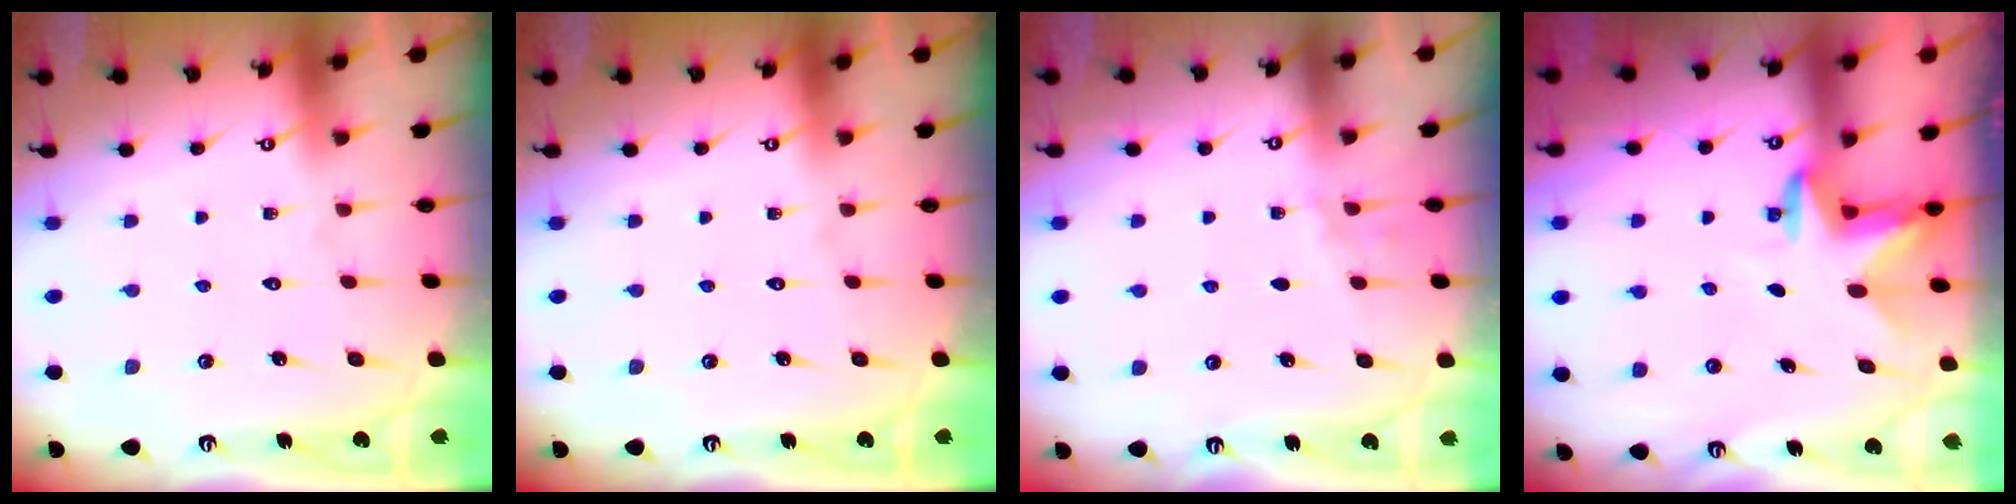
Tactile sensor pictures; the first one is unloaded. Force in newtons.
{"total": 0.0}
{"total": 2.5, "press": 1.6, "slide": 1.8}
{"total": 3.1, "press": 3.0, "slide": 0.7}